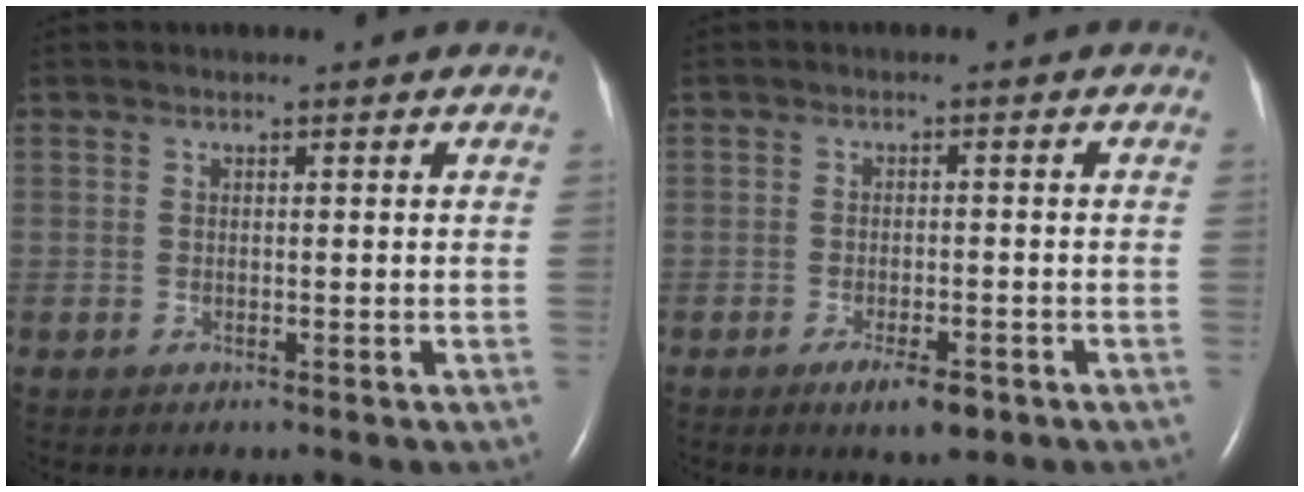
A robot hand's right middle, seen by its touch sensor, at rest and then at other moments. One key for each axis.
{"total": 4.3, "fx": -2.6, "fy": 1.2, "fz": 3.2, "tx": -0.056, "ty": -0.005, "tz": -0.036}